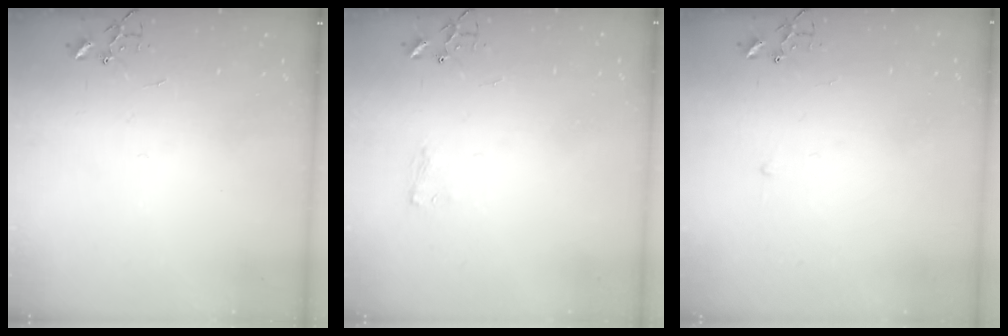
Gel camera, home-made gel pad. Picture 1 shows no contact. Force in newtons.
{"total": 5.7, "press": 5.7, "slide": 0.7}
{"total": 2.3, "press": 2.3, "slide": 0.3}